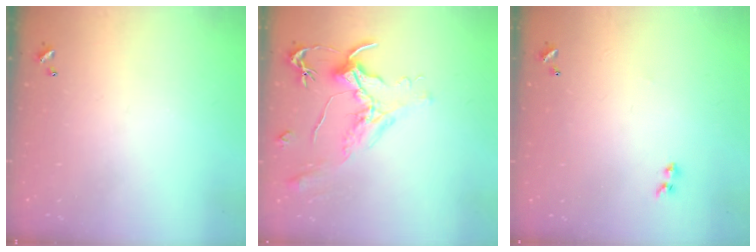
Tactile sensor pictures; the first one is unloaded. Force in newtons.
{"total": 1.6, "press": 1.5, "slide": 0.7}
{"total": 1.9, "press": 1.7, "slide": 0.9}